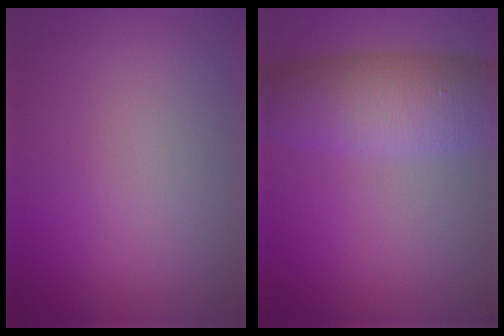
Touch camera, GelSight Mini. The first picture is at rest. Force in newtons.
{"total": 7.6, "press": 7.6, "slide": 0.2}